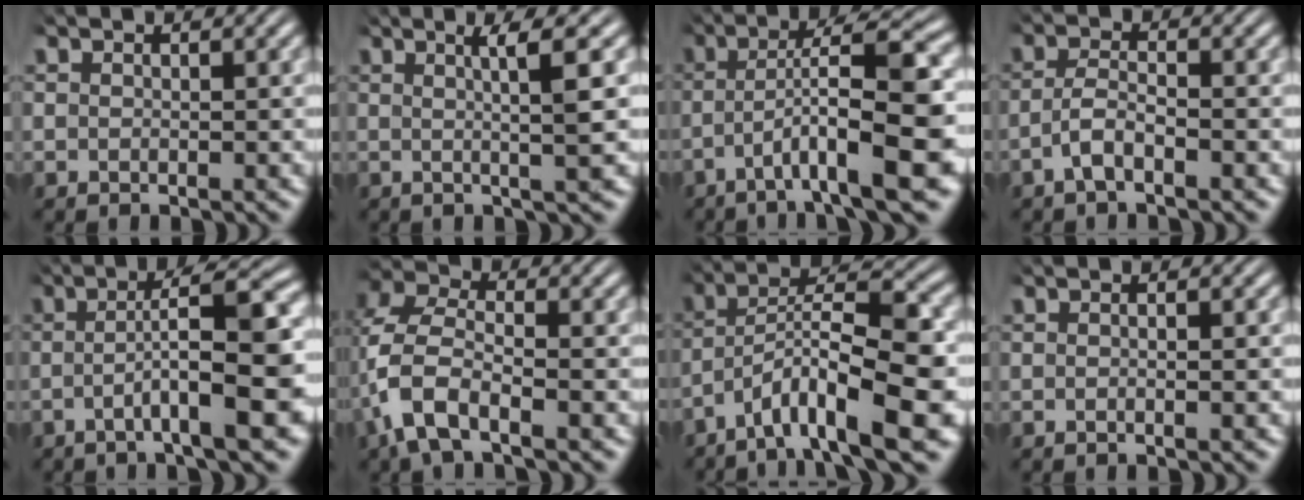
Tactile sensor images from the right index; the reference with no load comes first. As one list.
[{"total": 4.0, "force": [1.3, -0.5, 3.8], "torque": [-0.056, 0.006, 0.017]}, {"total": 9.3, "force": [-2.2, 2.4, 8.7], "torque": [-0.136, -0.008, -0.026]}, {"total": 2.6, "force": [-1.7, 0.8, 1.7], "torque": [-0.039, -0.007, -0.030]}, {"total": 7.7, "force": [-1.0, 1.4, 7.5], "torque": [-0.111, -0.003, -0.010]}, {"total": 7.0, "force": [-0.8, 5.1, 4.8], "torque": [-0.129, -0.015, -0.016]}, {"total": 9.1, "force": [-2.5, 3.8, 7.8], "torque": [-0.126, -0.012, -0.035]}, {"total": 1.0, "force": [-0.3, -0.2, 0.9], "torque": [-0.017, 0.003, -0.010]}]